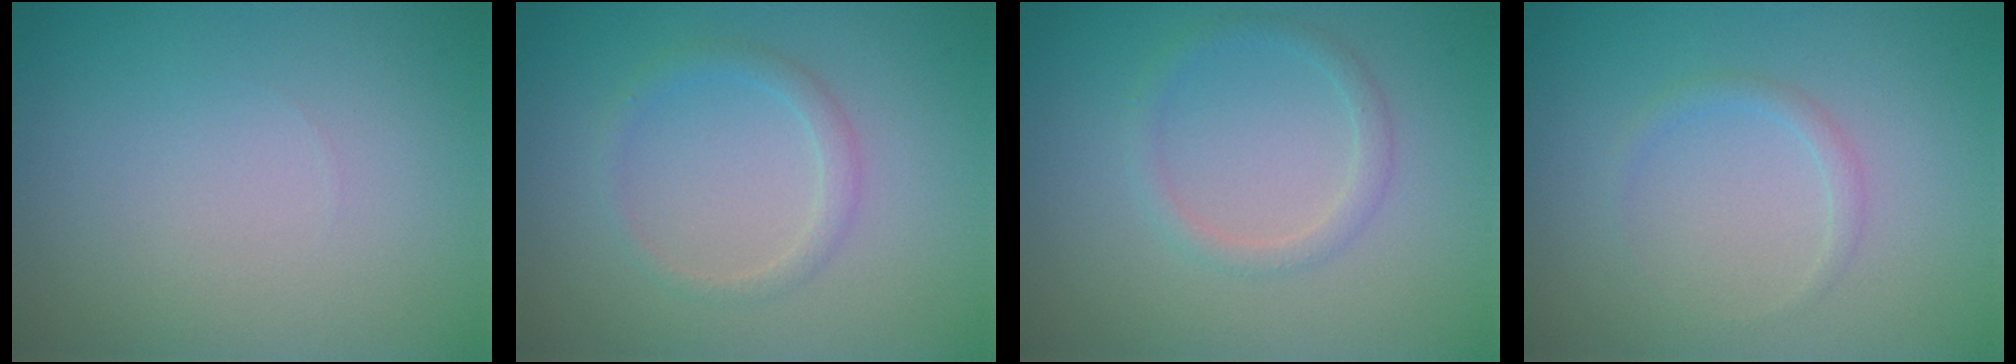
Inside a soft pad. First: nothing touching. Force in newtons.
{"total": 1.5, "press": 1.5, "slide": 0.1}
{"total": 1.5, "press": 1.5, "slide": 0.1}
{"total": 1.0, "press": 1.0, "slide": 0.0}